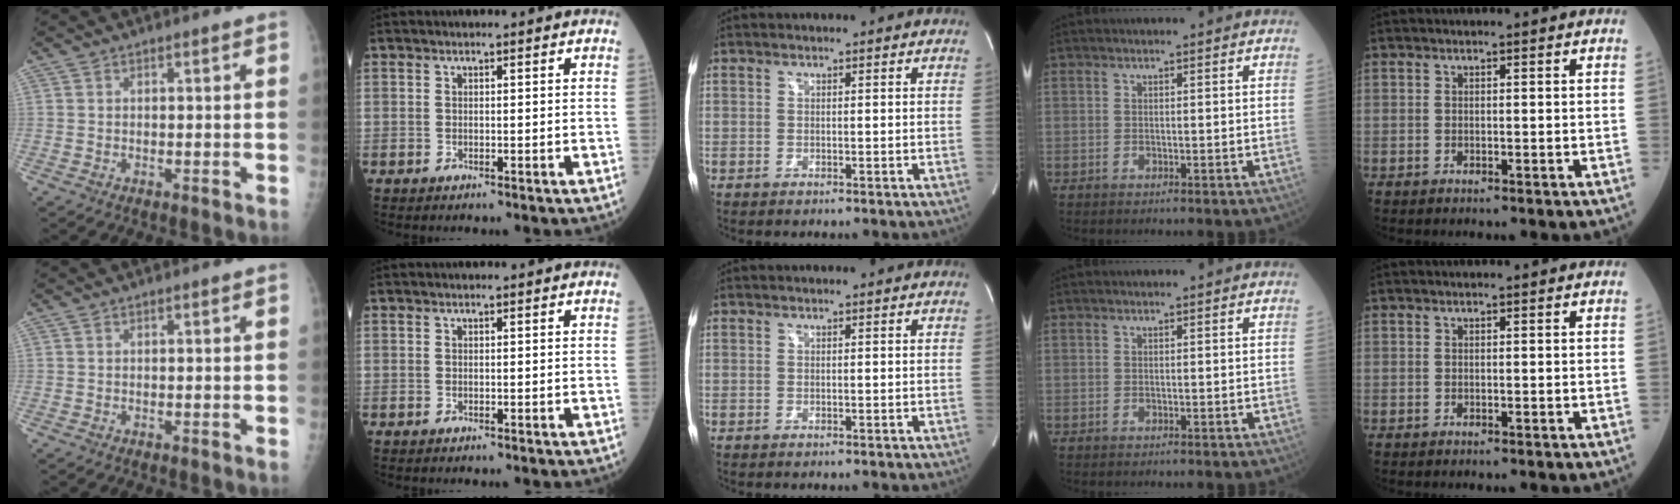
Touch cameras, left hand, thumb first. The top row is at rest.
{}